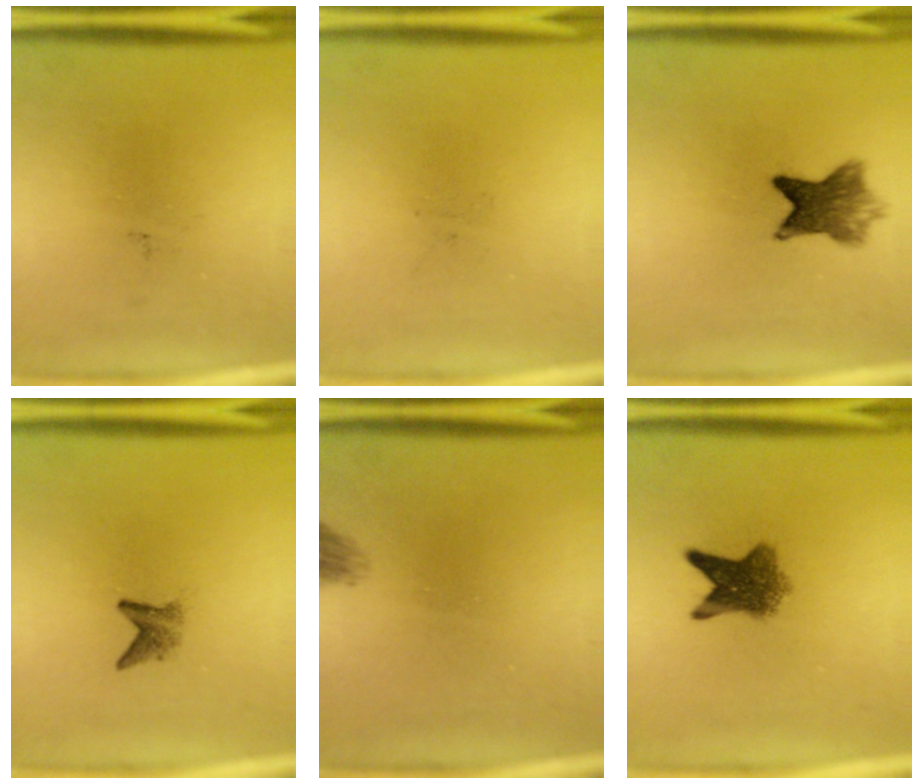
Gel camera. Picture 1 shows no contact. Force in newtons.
{"total": 0.0}
{"total": 6.9}
{"total": 2.0}
{"total": 1.3}
{"total": 6.4}